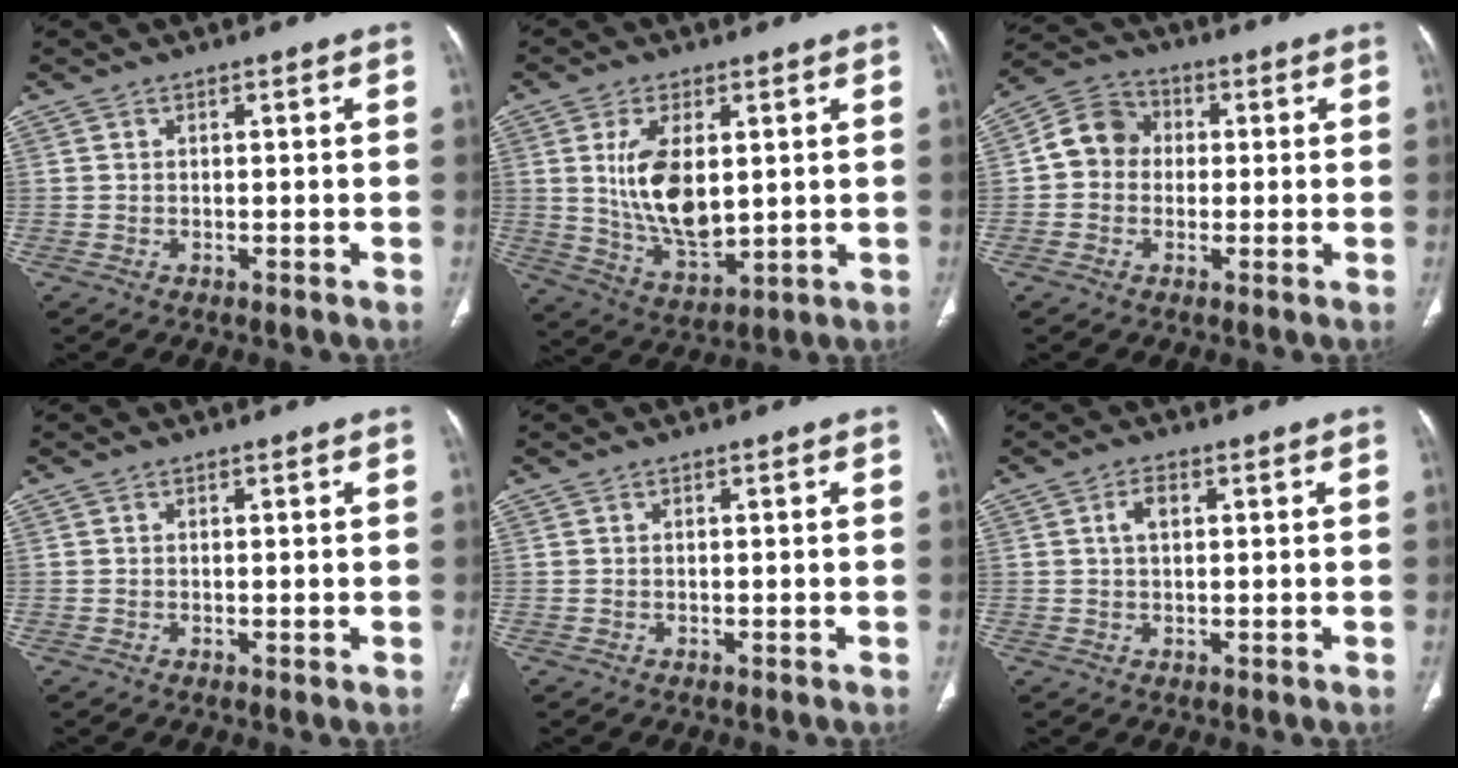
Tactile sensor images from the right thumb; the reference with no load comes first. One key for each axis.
{"total": 12.3, "fx": 2.0, "fy": 6.4, "fz": 10.3, "tx": -0.177, "ty": -0.021, "tz": 0.051}
{"total": 7.8, "fx": 0.1, "fy": 6.9, "fz": 3.6, "tx": -0.044, "ty": 0.022, "tz": -0.013}
{"total": 0.0}
{"total": 0.0}
{"total": 2.8, "fx": 0.8, "fy": 1.6, "fz": 2.2, "tx": -0.040, "ty": 0.006, "tz": 0.014}